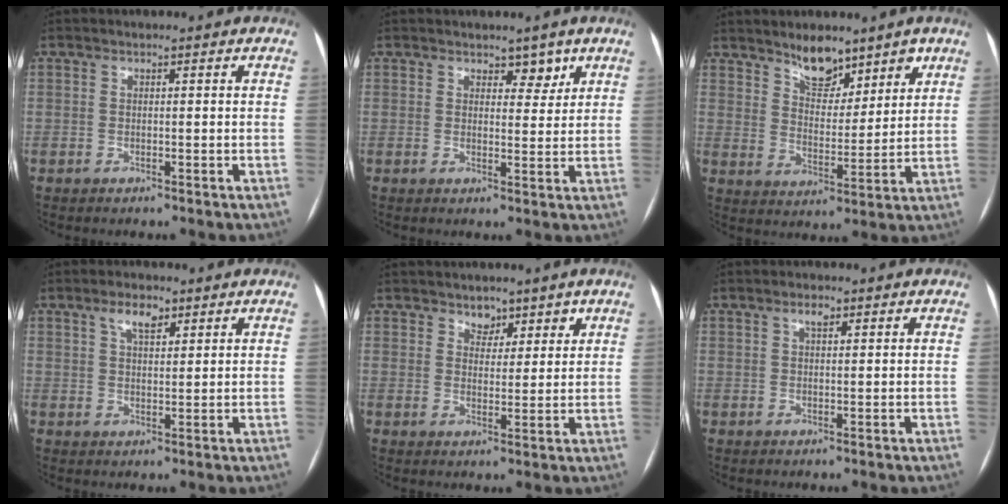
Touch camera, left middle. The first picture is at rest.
{"total": 3.0, "force": [2.1, 1.7, 1.3], "torque": [-0.006, -0.003, 0.030]}
{"total": 7.4, "force": [5.8, 3.4, 3.2], "torque": [-0.044, -0.004, 0.100]}
{"total": 3.8, "force": [2.2, 1.6, 2.6], "torque": [-0.048, 0.008, 0.041]}
{"total": 3.5, "force": [2.5, 2.2, 0.8], "torque": [-0.001, 0.001, 0.040]}
{"total": 1.6, "force": [0.9, 0.6, 1.2], "torque": [-0.023, 0.005, 0.014]}